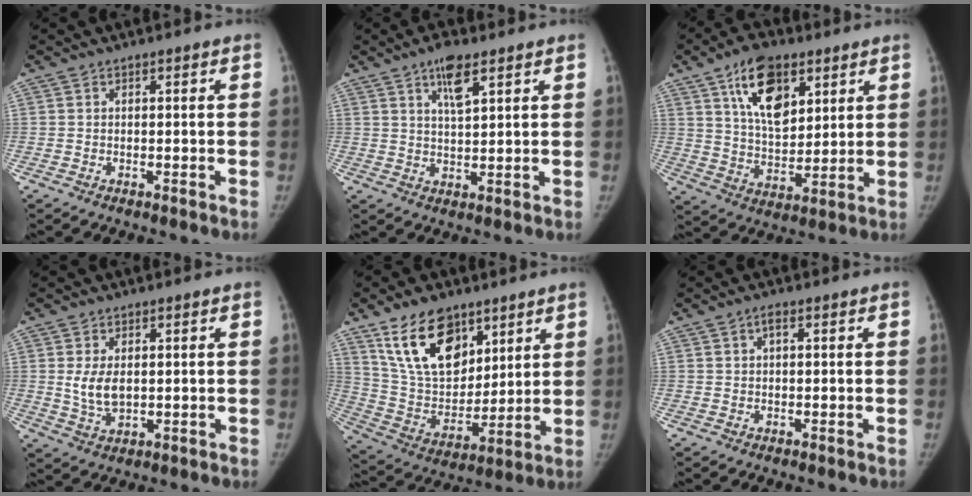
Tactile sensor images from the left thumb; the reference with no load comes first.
{"total": 6.0, "force": [3.5, 2.0, 4.5], "torque": [-0.071, -0.016, 0.059]}
{"total": 14.2, "force": [7.0, 7.7, 9.7], "torque": [-0.129, -0.034, 0.126]}
{"total": 5.8, "force": [0.7, 3.5, 4.5], "torque": [-0.080, -0.010, 0.022]}
{"total": 17.8, "force": [10.6, 10.4, 9.8], "torque": [-0.128, -0.052, 0.207]}
{"total": 1.7, "force": [0.6, 1.0, 1.3], "torque": [-0.017, 0.001, 0.009]}